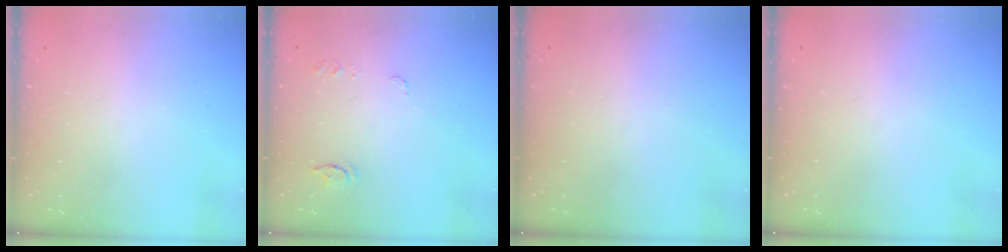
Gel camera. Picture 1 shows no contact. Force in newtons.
{"total": 6.9, "press": 6.9, "slide": 0.5}
{"total": 0.0}
{"total": 0.0}